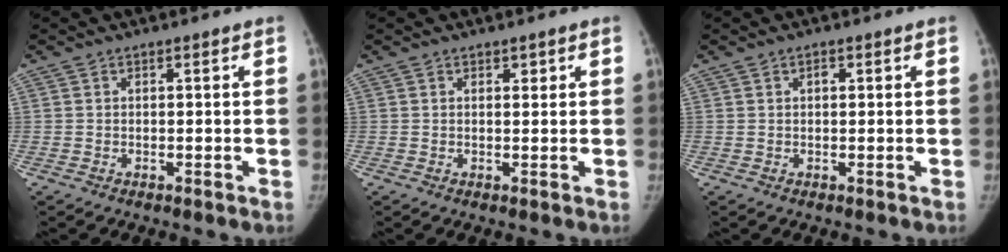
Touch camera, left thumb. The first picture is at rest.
{"total": 1.0, "force": [0.7, 0.6, 0.5], "torque": [0.002, -0.003, 0.008]}
{"total": 1.0, "force": [0.4, 0.6, 0.7], "torque": [-0.010, 0.001, 0.004]}